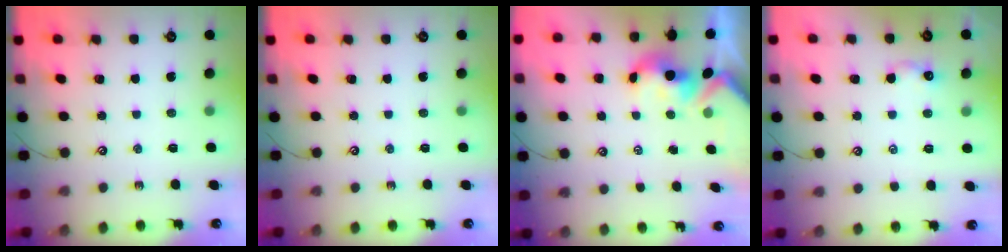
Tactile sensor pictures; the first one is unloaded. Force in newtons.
{"total": 0.0}
{"total": 2.1, "press": 2.0, "slide": 0.7}
{"total": 1.6, "press": 1.6, "slide": 0.4}